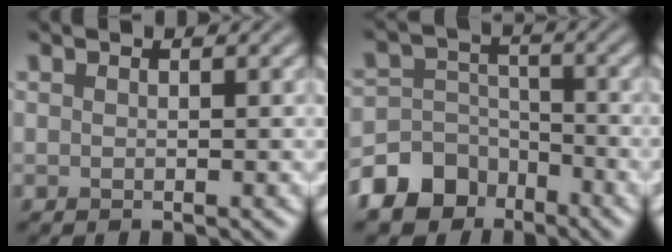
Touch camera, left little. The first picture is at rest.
{"total": 8.4, "force": [-5.6, 5.9, 2.2], "torque": [-0.032, -0.010, -0.115]}